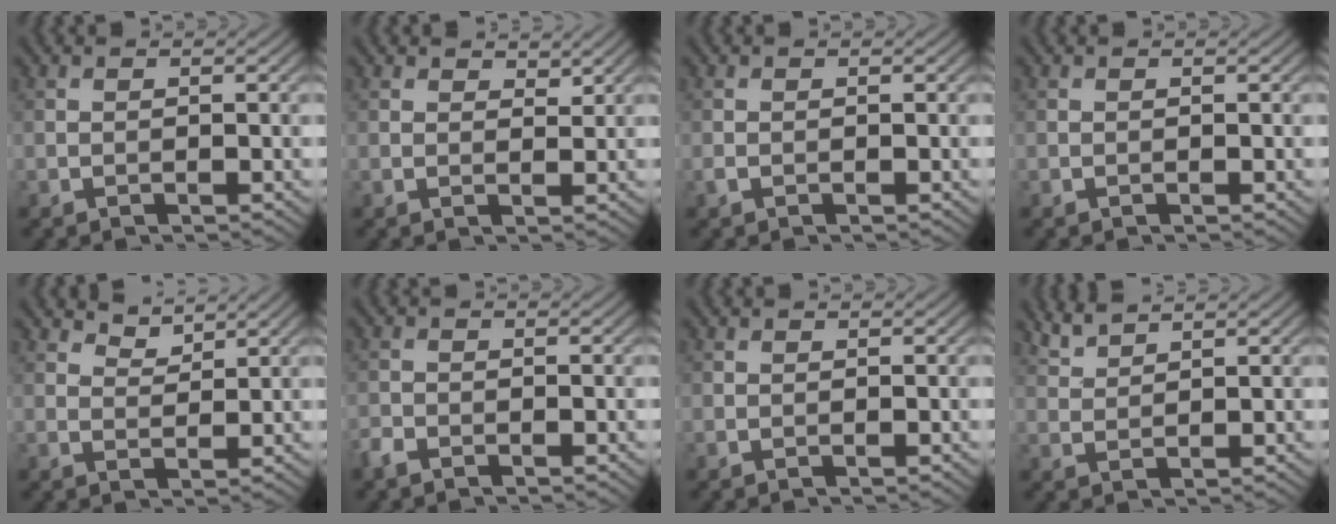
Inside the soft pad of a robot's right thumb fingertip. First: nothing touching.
{"total": 1.9, "force": [1.5, 0.8, 0.8], "torque": [-0.012, 0.000, 0.025]}
{"total": 0.5, "force": [-0.3, 0.3, 0.3], "torque": [-0.009, -0.002, -0.007]}
{"total": 0.0}
{"total": 2.5, "force": [2.3, 0.7, 0.7], "torque": [-0.015, -0.003, 0.046]}
{"total": 1.7, "force": [-1.4, 0.8, 0.7], "torque": [-0.016, -0.002, -0.037]}
{"total": 0.0}
{"total": 2.7, "force": [2.5, 0.3, 1.0], "torque": [-0.025, 0.006, 0.054]}